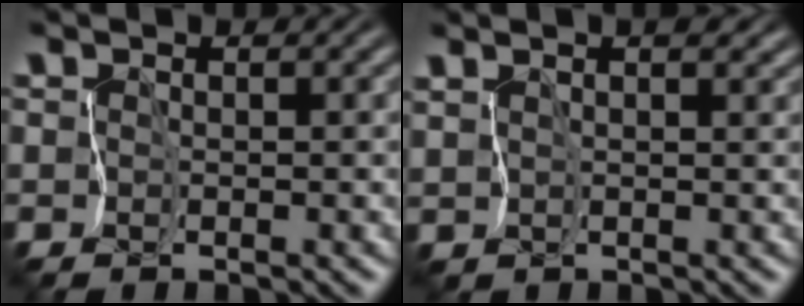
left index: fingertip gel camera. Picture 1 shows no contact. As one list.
[{"total": 2.3, "force": [1.8, 0.8, 1.2], "torque": [-0.020, 0.007, 0.032]}]